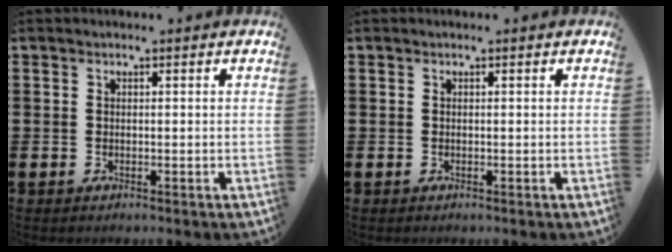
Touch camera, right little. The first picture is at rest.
{"total": 0.0}